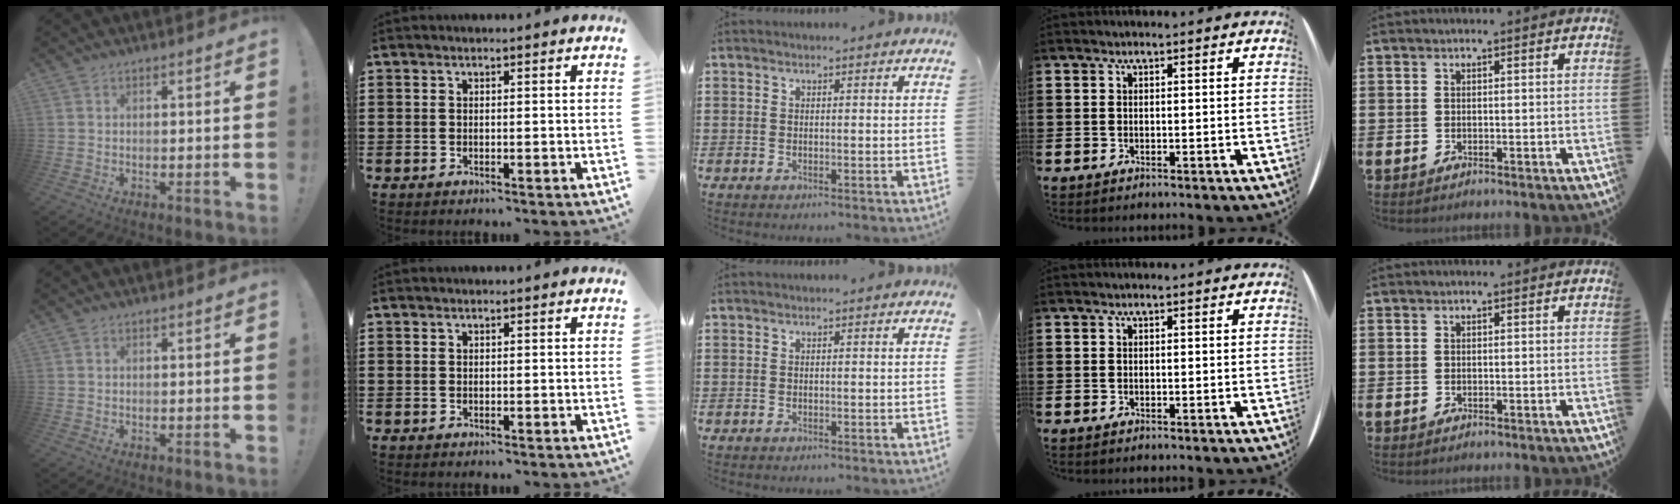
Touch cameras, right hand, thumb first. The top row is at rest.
{}